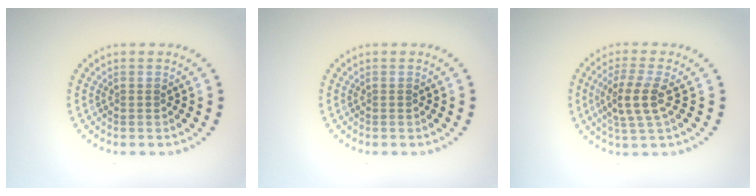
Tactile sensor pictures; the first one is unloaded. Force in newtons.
{"total": 0.0}
{"total": 3.5, "press": 3.1, "slide": 1.7}